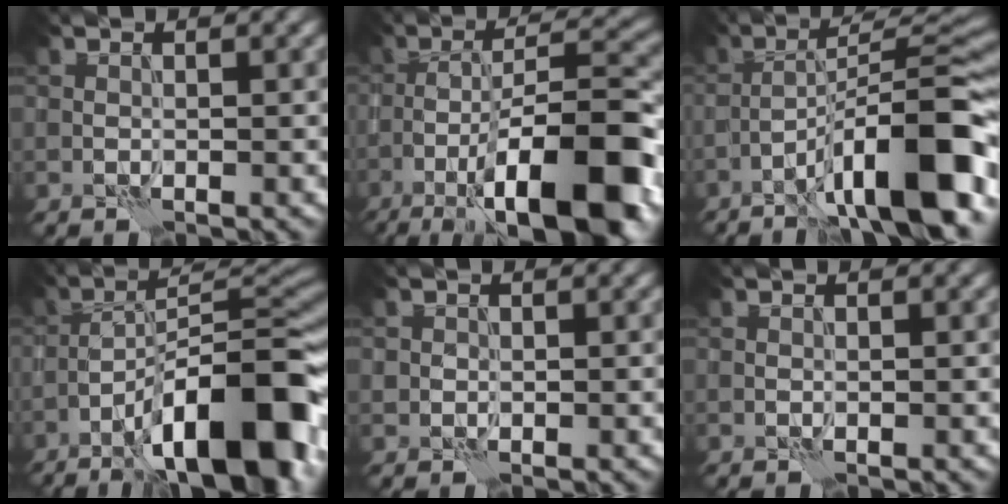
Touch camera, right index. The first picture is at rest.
{"total": 13.9, "force": [-6.9, 3.6, 11.5], "torque": [-0.180, 0.010, -0.106]}
{"total": 12.6, "force": [-6.5, 2.5, 10.4], "torque": [-0.149, 0.025, -0.106]}
{"total": 14.5, "force": [-8.2, 3.9, 11.3], "torque": [-0.169, 0.018, -0.134]}
{"total": 0.7, "force": [0.1, 0.7, 0.0], "torque": [0.006, -0.002, -0.001]}
{"total": 0.0}